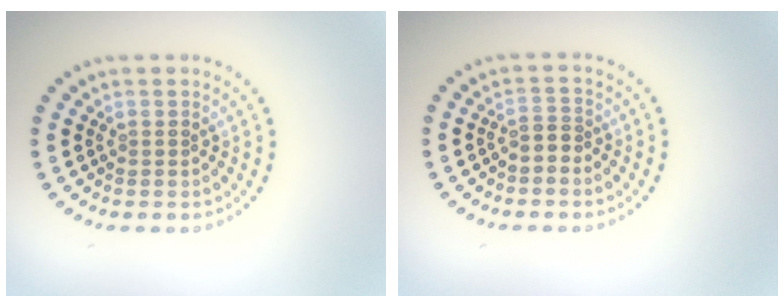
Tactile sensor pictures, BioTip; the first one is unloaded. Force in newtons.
{"total": 1.6, "press": 1.3, "slide": 0.9}